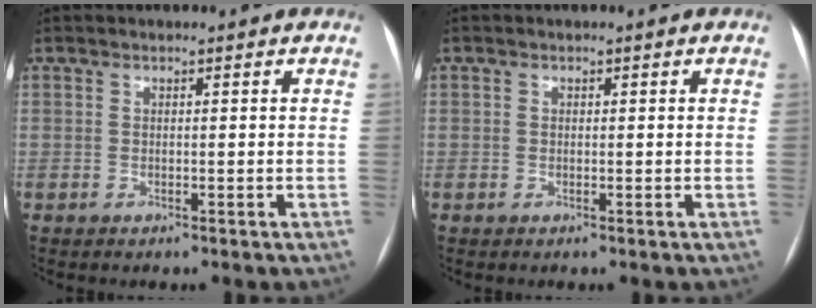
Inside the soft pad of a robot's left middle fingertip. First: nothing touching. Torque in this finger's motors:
{"motor_torque": [0.11, -0.02, -0.01, -0.01]}